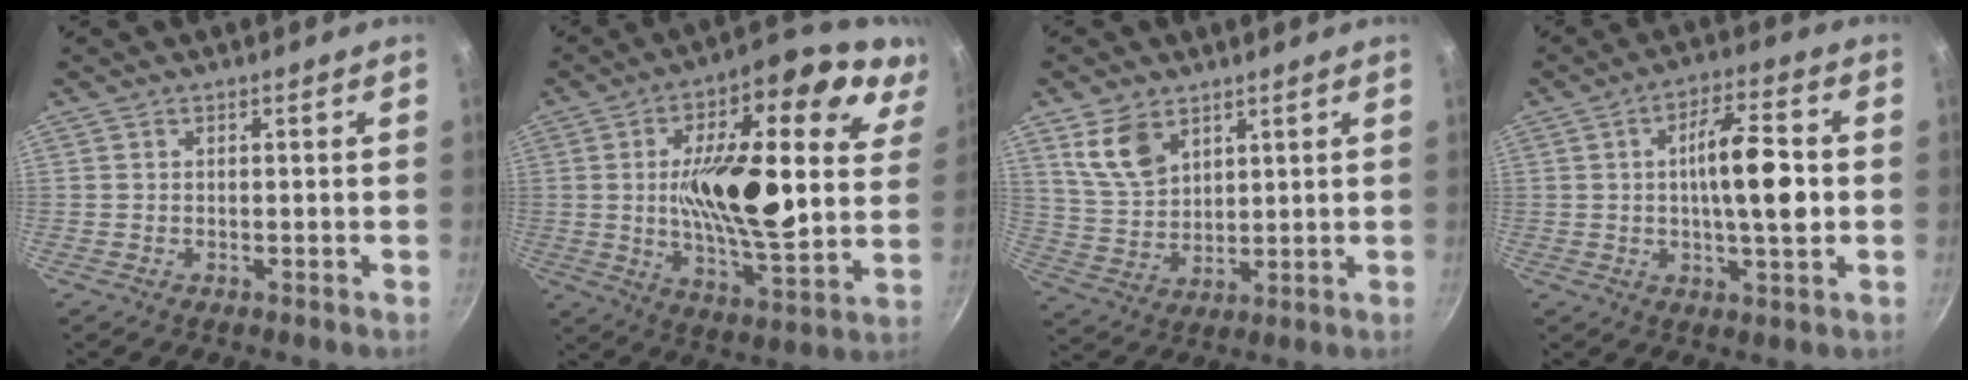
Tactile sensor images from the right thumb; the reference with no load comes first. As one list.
[{"total": 27.5, "force": [8.3, 11.9, 23.4], "torque": [-0.362, -0.039, 0.120]}, {"total": 8.6, "force": [4.8, 5.4, 4.8], "torque": [-0.074, -0.026, 0.103]}, {"total": 11.5, "force": [0.1, 3.4, 11.0], "torque": [-0.174, 0.017, -0.004]}]